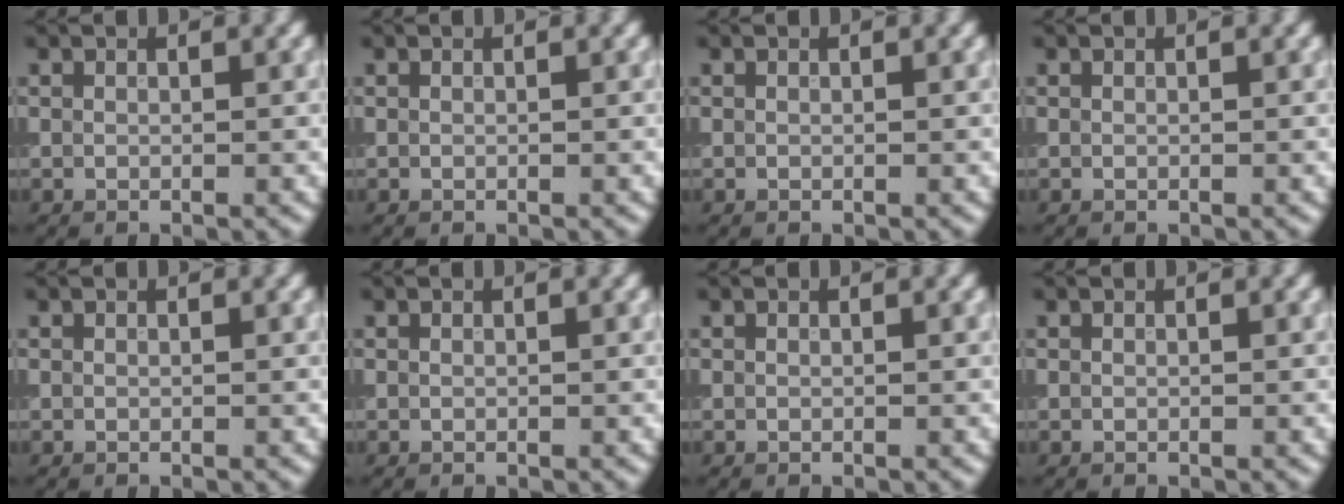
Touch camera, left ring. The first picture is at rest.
{"total": 0.0}
{"total": 0.0}
{"total": 0.0}
{"total": 0.0}
{"total": 0.0}
{"total": 0.0}
{"total": 0.0}